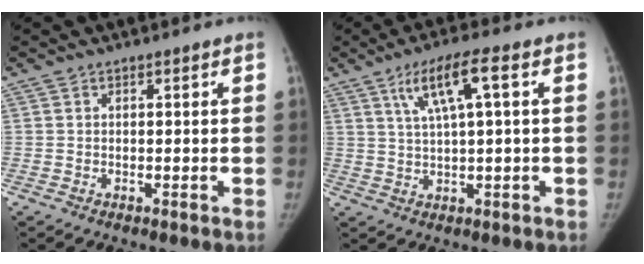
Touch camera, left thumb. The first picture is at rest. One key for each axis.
{"total": 8.2, "fx": 2.9, "fy": 1.1, "fz": 7.6, "tx": -0.150, "ty": 0.009, "tz": 0.054}